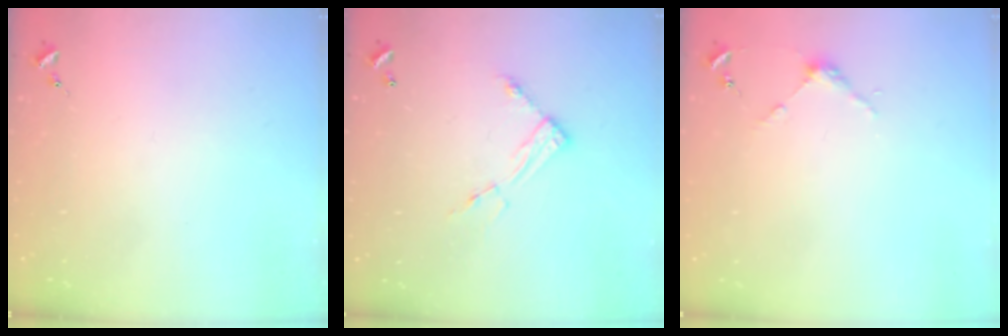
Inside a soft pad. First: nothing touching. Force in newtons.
{"total": 8.7, "press": 8.7, "slide": 0.4}
{"total": 3.7, "press": 3.7, "slide": 0.3}